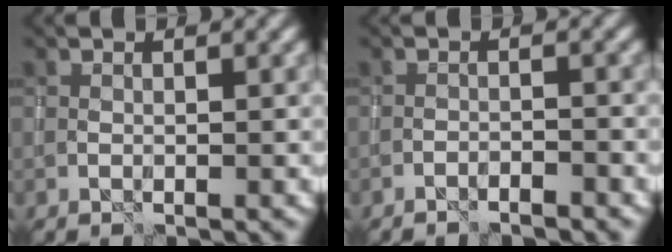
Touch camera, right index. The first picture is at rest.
{"total": 1.5, "force": [-1.4, 0.1, 0.6], "torque": [-0.011, 0.006, -0.025]}